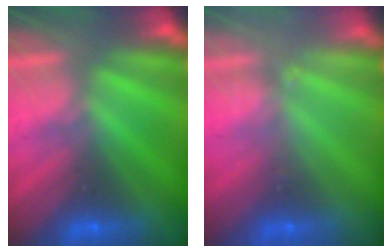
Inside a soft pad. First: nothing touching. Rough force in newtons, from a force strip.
{"total": 2.4}